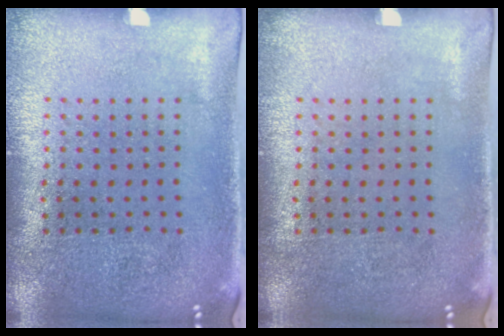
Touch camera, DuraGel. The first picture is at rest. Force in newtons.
{"total": 0.0}